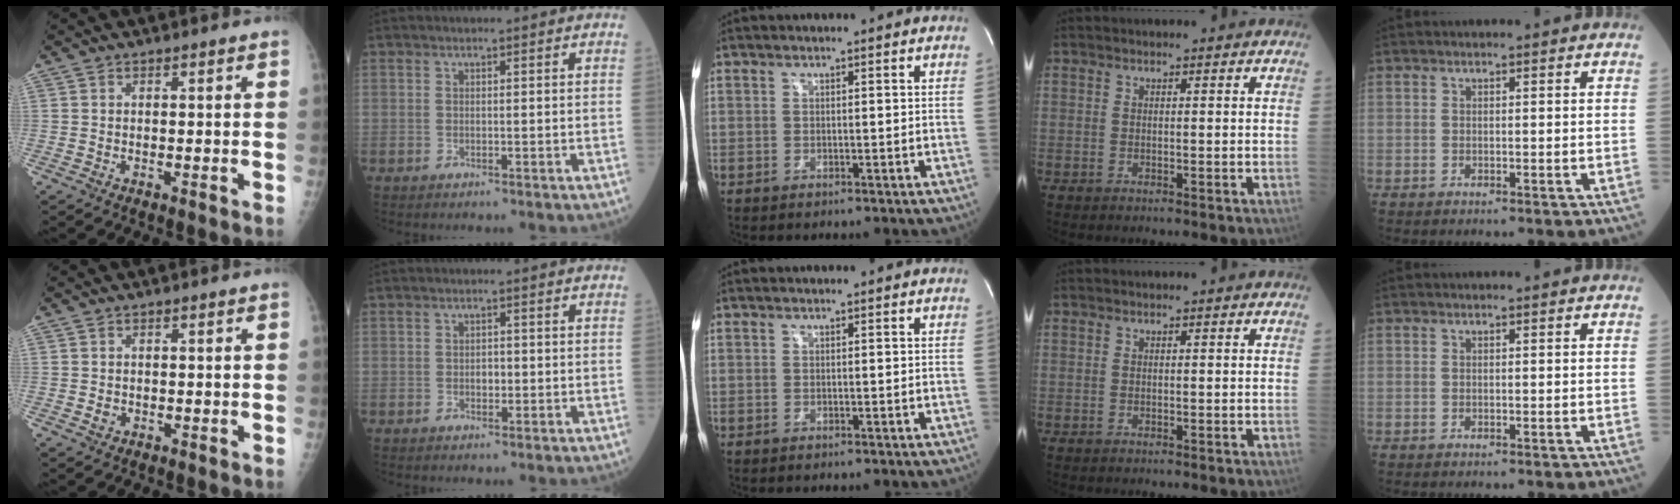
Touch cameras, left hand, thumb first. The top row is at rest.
{"thumb": {"total": 1.0, "force": [-0.1, 0.9, 0.5], "torque": [-0.005, 0.001, 0.001]}, "index": {"total": 1.4, "force": [-0.2, 0.9, 1.0], "torque": [-0.016, 0.002, -0.001]}}